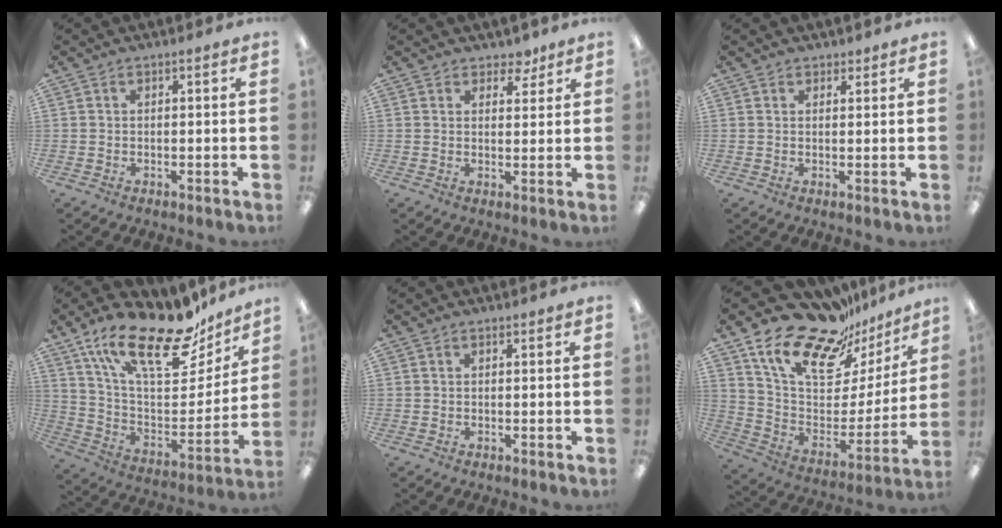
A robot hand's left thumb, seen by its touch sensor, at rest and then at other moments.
{"total": 4.1, "force": [3.2, 2.5, 0.8], "torque": [-0.001, -0.015, 0.055]}
{"total": 1.6, "force": [1.2, 0.9, 0.1], "torque": [0.006, -0.003, 0.022]}
{"total": 24.7, "force": [17.7, 9.1, 14.5], "torque": [-0.237, -0.108, 0.302]}
{"total": 0.0}
{"total": 22.2, "force": [17.3, 9.4, 10.3], "torque": [-0.175, -0.125, 0.302]}